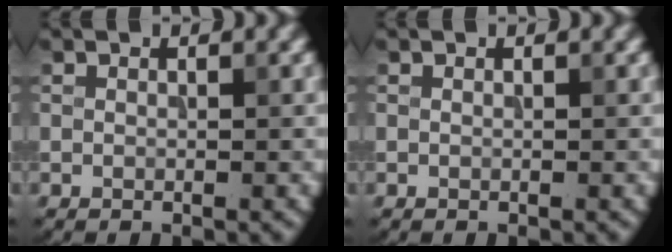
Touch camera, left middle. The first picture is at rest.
{"total": 0.0}